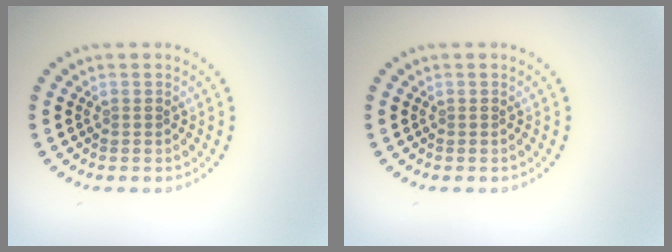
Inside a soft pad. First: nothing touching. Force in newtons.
{"total": 0.0}